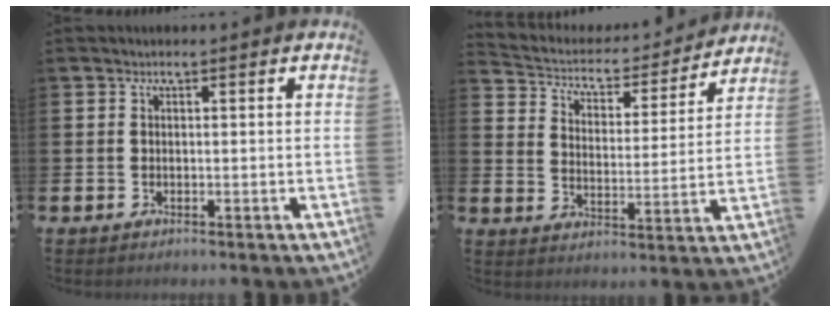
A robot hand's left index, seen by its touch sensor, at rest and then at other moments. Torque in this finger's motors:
{"motor_torque": [0.43, -0.43, 0.26, -0.01]}